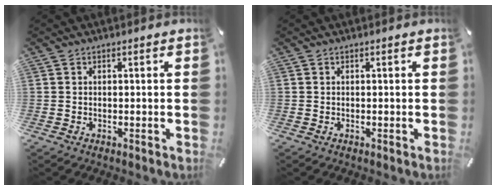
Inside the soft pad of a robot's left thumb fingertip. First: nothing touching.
{"total": 0.0}